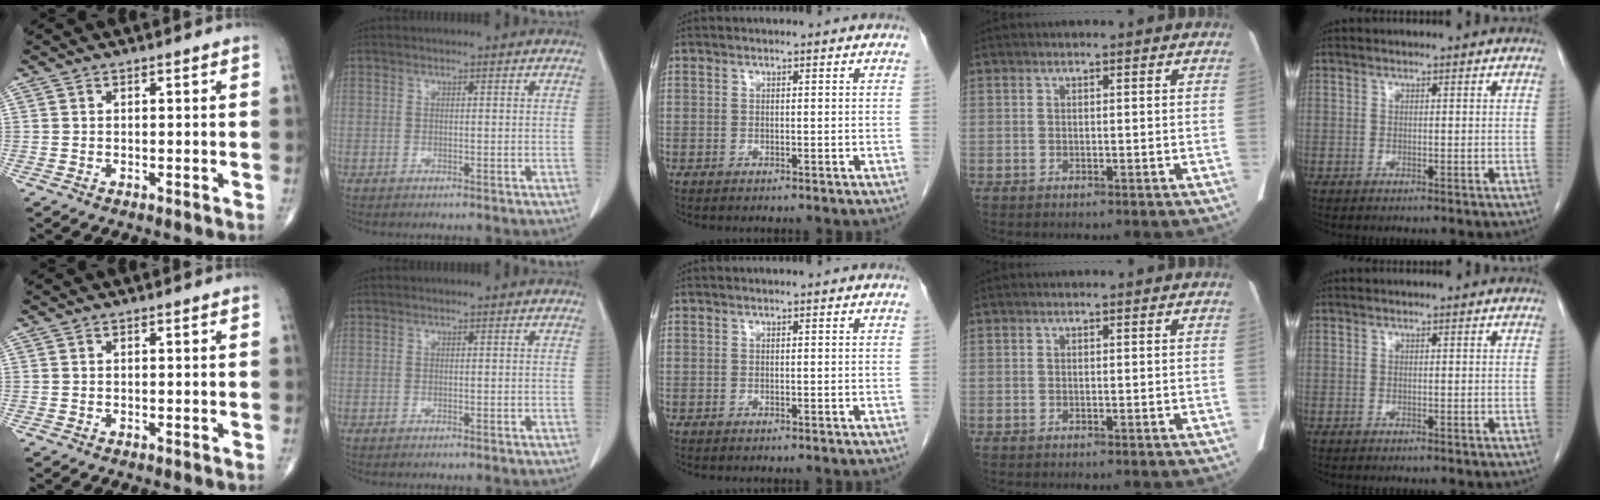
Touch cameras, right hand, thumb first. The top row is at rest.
{}